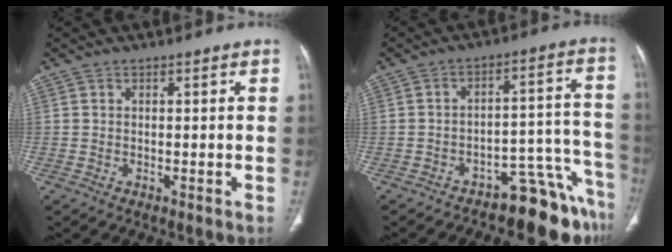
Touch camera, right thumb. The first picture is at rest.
{"total": 10.1, "force": [-9.0, 3.1, 3.4], "torque": [0.008, 0.124, -0.135]}